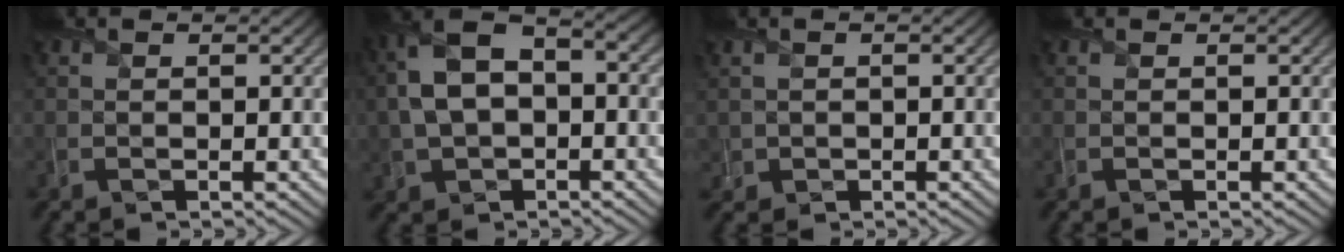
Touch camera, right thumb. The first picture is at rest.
{"total": 10.5, "force": [0.1, 6.3, 8.4], "torque": [-0.201, 0.006, -0.002]}
{"total": 1.0, "force": [-0.1, 1.0, 0.0], "torque": [-0.004, -0.005, 0.000]}
{"total": 0.0}